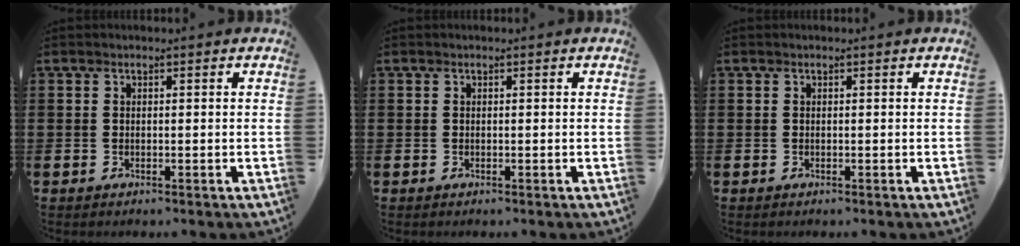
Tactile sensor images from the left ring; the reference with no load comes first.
{"total": 0.0}
{"total": 0.0}